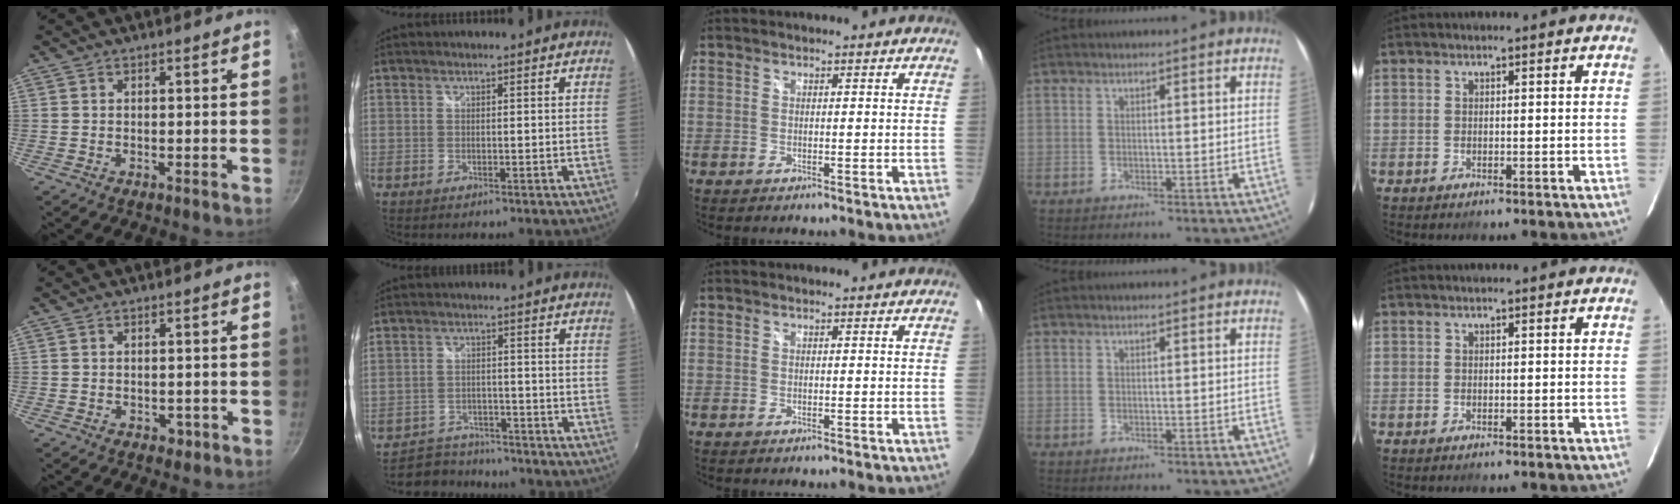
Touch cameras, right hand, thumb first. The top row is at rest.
{"thumb": {"total": 1.8, "force": [-0.6, 1.4, 0.9], "torque": [-0.004, 0.006, -0.001]}, "index": {"total": 7.7, "force": [-6.8, 3.6, 0.8], "torque": [-0.035, 0.012, -0.101]}}